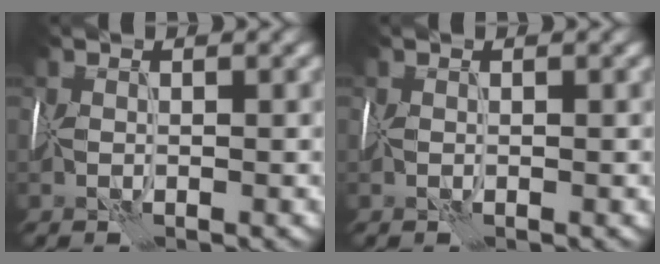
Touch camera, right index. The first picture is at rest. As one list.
[{"total": 0.0}]